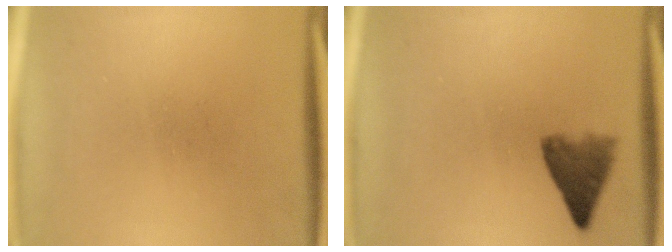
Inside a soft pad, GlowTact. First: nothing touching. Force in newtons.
{"total": 4.4}